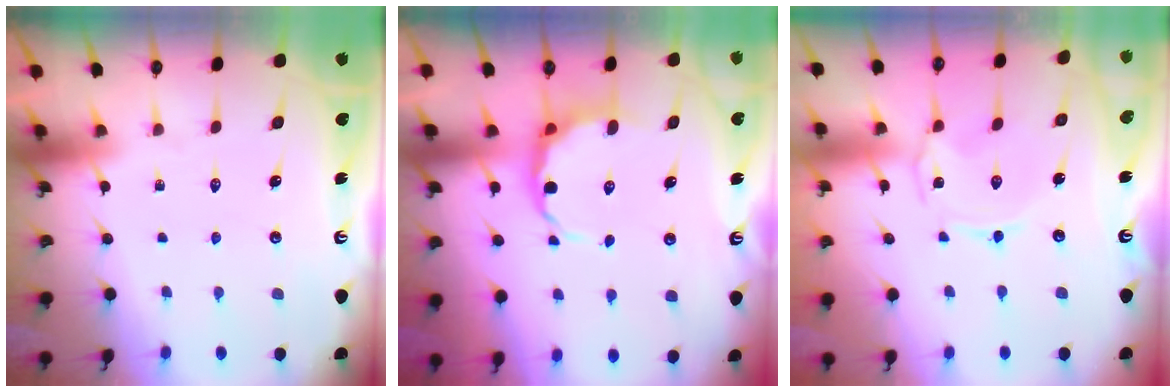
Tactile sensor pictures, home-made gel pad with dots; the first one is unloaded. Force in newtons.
{"total": 7.3, "press": 7.1, "slide": 1.8}
{"total": 1.1, "press": 1.0, "slide": 0.4}